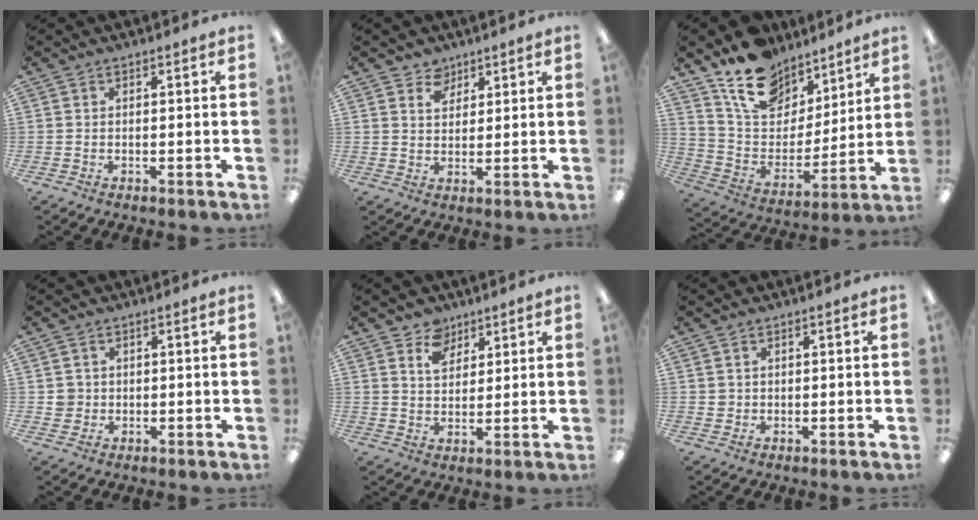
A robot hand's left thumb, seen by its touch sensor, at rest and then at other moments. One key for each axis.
{"total": 4.7, "fx": 3.6, "fy": 3.0, "fz": 0.7, "tx": -0.004, "ty": -0.016, "tz": 0.063}
{"total": 17.0, "fx": 12.8, "fy": 9.6, "fz": 5.8, "tx": -0.123, "ty": -0.075, "tz": 0.239}
{"total": 2.7, "fx": 0.4, "fy": 2.7, "fz": 0.4, "tx": -0.005, "ty": 0.003, "tz": 0.004}
{"total": 6.8, "fx": 4.8, "fy": 4.4, "fz": 1.9, "tx": -0.035, "ty": -0.017, "tz": 0.087}
{"total": 1.2, "fx": 0.5, "fy": 1.1, "fz": 0.2, "tx": -0.006, "ty": 0.002, "tz": 0.009}